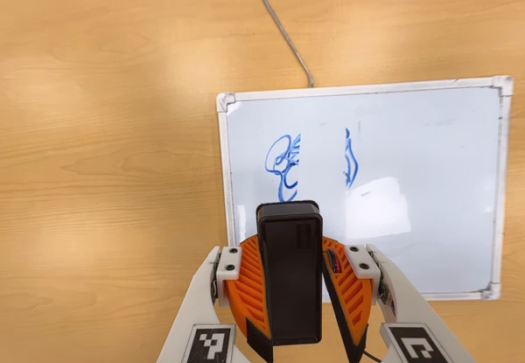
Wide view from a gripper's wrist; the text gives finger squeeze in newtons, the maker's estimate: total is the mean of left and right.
{"total": 8.9, "left": 9.9, "right": 7.9}